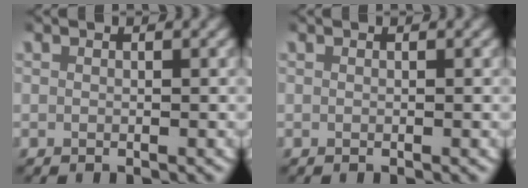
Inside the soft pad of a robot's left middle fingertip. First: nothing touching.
{"total": 0.0}